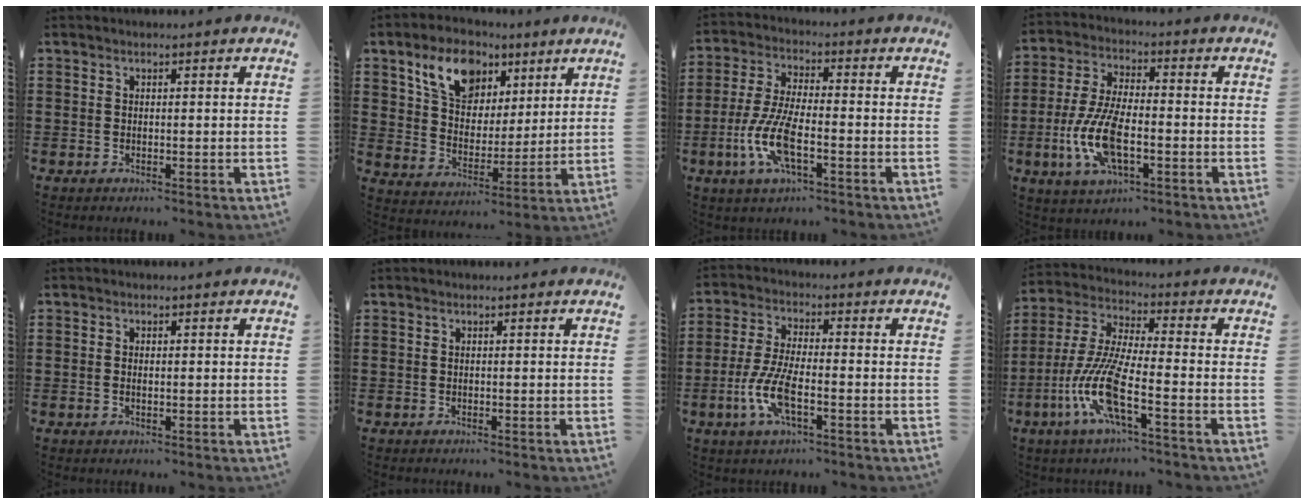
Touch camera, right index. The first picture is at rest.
{"total": 9.6, "force": [5.6, 6.2, 4.6], "torque": [-0.099, 0.002, 0.101]}
{"total": 8.8, "force": [-3.3, 2.7, 7.7], "torque": [-0.182, -0.016, -0.066]}
{"total": 10.5, "force": [-3.0, 4.3, 9.1], "torque": [-0.212, -0.014, -0.059]}
{"total": 0.8, "force": [-0.1, 0.3, 0.8], "torque": [-0.016, -0.002, -0.001]}
{"total": 0.0}
{"total": 7.5, "force": [-2.9, 2.1, 6.6], "torque": [-0.158, -0.019, -0.059]}
{"total": 11.3, "force": [-4.9, 2.3, 9.9], "torque": [-0.242, -0.021, -0.102]}